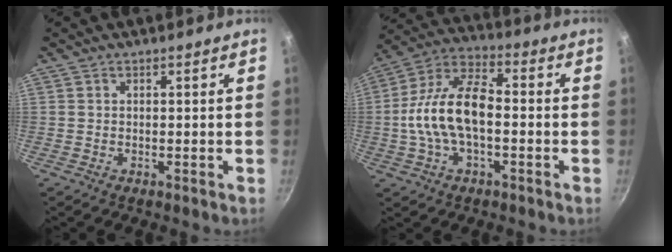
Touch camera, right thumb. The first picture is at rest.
{"total": 14.7, "force": [-1.6, 7.5, 12.5], "torque": [-0.221, 0.041, -0.044]}